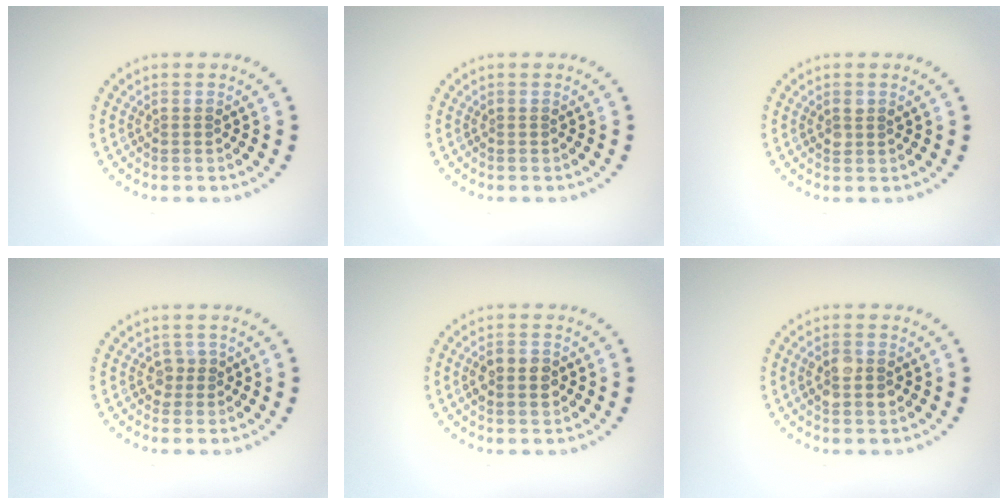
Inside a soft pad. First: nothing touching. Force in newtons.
{"total": 0.0}
{"total": 1.0, "press": 1.0, "slide": 0.2}
{"total": 1.4, "press": 1.1, "slide": 0.9}
{"total": 2.4, "press": 2.4, "slide": 0.1}
{"total": 2.2, "press": 2.2, "slide": 0.2}